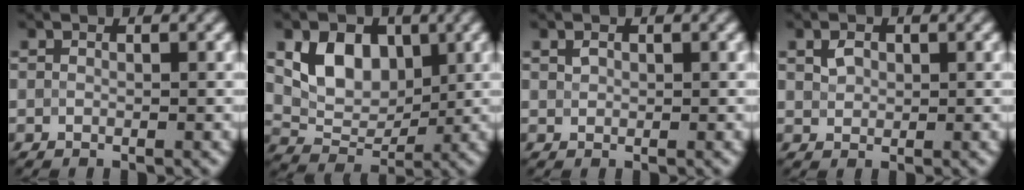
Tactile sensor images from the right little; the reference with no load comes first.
{"total": 5.5, "force": [1.8, 4.0, 3.3], "torque": [-0.061, -0.006, 0.031]}
{"total": 0.6, "force": [0.3, 0.5, 0.3], "torque": [-0.006, 0.000, 0.008]}
{"total": 1.4, "force": [0.5, 1.1, 0.7], "torque": [-0.014, 0.001, 0.012]}